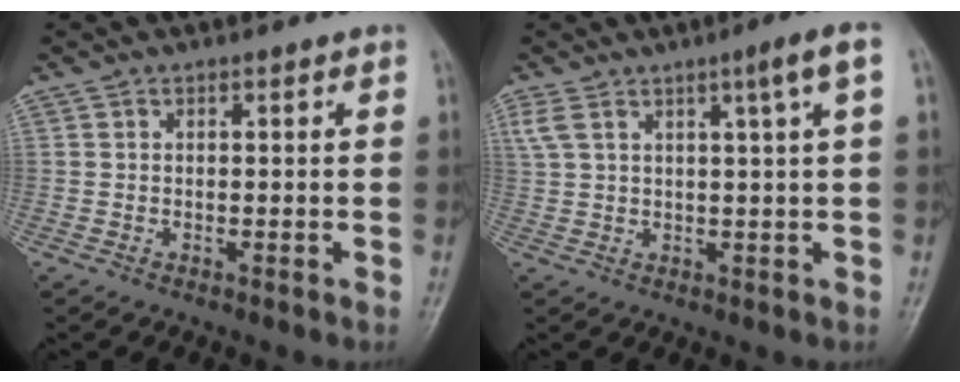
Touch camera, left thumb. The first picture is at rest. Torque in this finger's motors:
{"motor_torque": [2.33, 2.30, 1.32, -1.45, 0.11]}